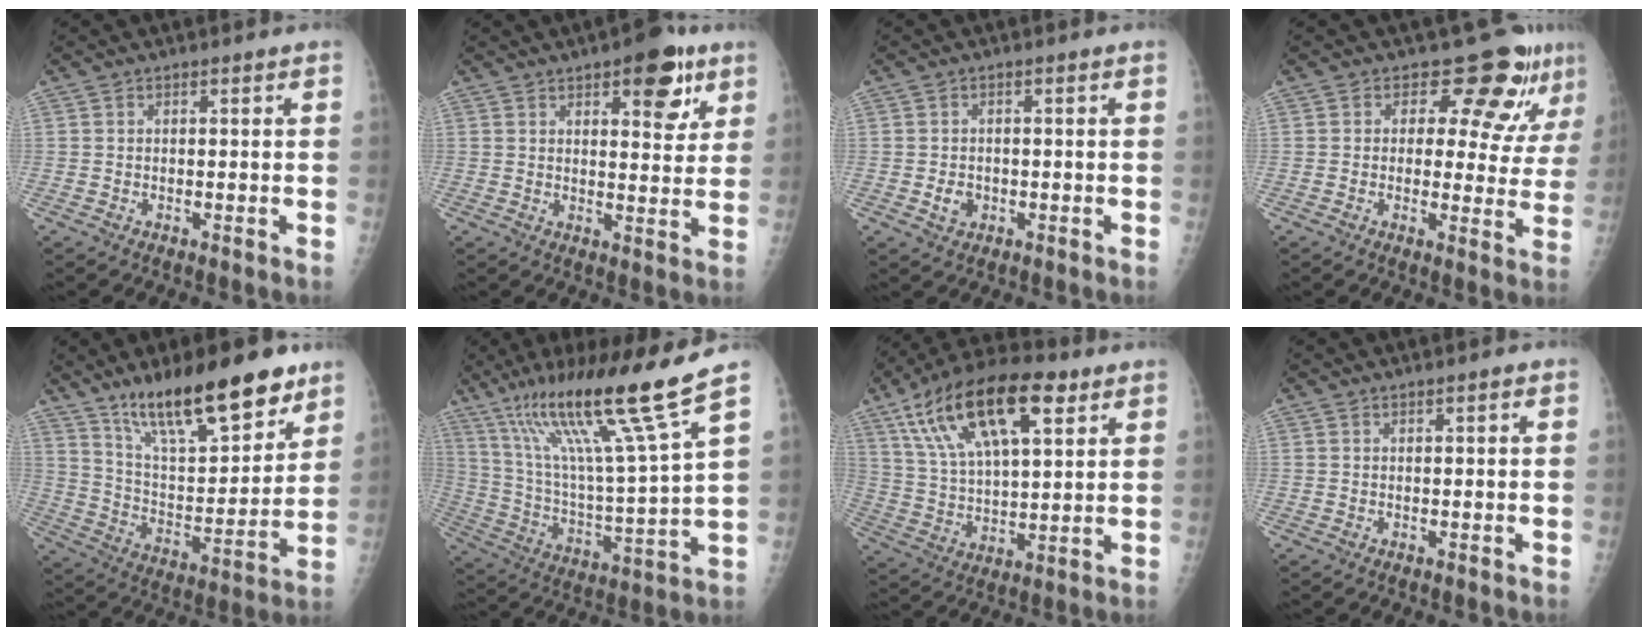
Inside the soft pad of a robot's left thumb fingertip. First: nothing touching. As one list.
[{"total": 10.6, "force": [5.5, 4.5, 7.8], "torque": [-0.069, -0.021, 0.069]}, {"total": 2.8, "force": [-0.7, 2.2, 1.5], "torque": [-0.018, 0.003, -0.008]}, {"total": 9.7, "force": [6.8, 4.8, 5.0], "torque": [-0.027, -0.046, 0.072]}, {"total": 22.3, "force": [15.4, 7.1, 14.5], "torque": [-0.197, -0.073, 0.262]}, {"total": 21.3, "force": [14.2, -0.4, 15.8], "torque": [-0.253, -0.068, 0.255]}, {"total": 22.0, "force": [10.8, 9.3, 16.8], "torque": [-0.289, -0.009, 0.193]}, {"total": 0.8, "force": [0.4, 0.1, 0.7], "torque": [-0.010, 0.000, 0.006]}]